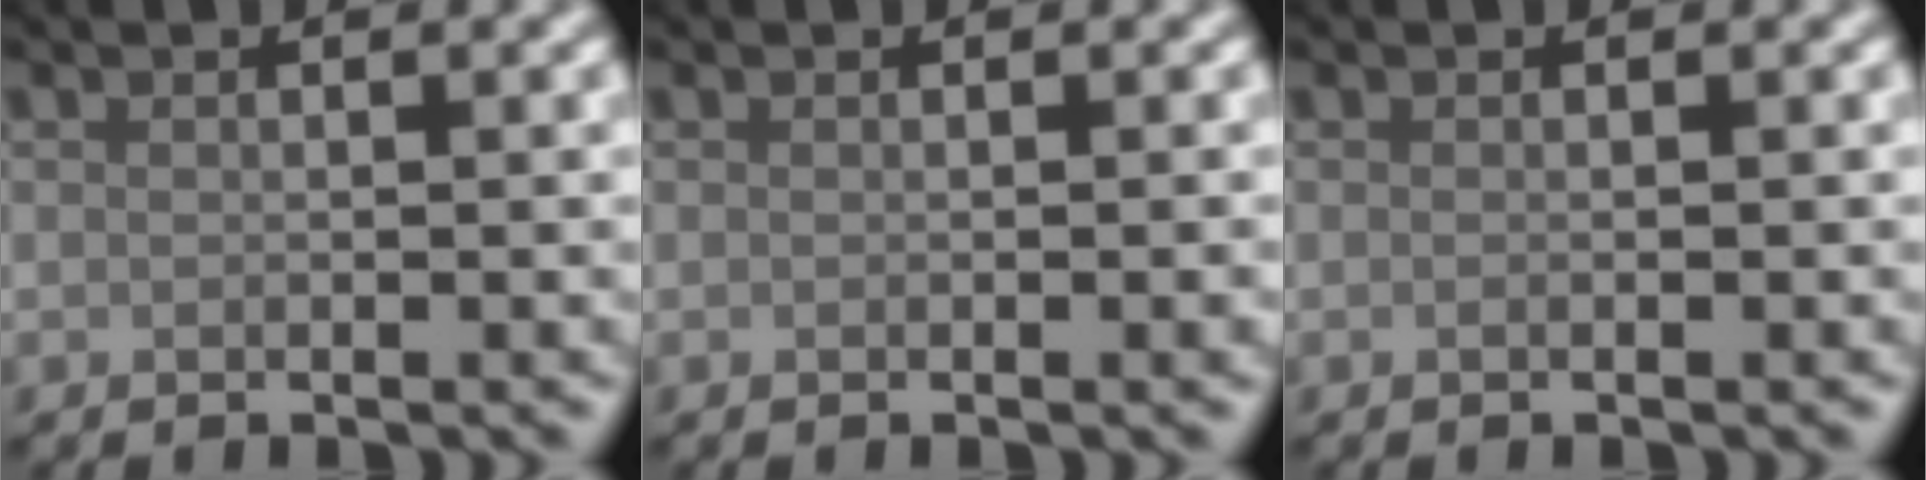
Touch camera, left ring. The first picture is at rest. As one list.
[{"total": 0.6, "force": [-0.1, 0.1, 0.6], "torque": [-0.005, 0.001, 0.000]}, {"total": 0.0}]